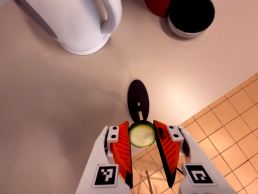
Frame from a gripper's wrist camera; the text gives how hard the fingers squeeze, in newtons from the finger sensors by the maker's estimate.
{"total": 9.4, "left": 9.3, "right": 9.5}